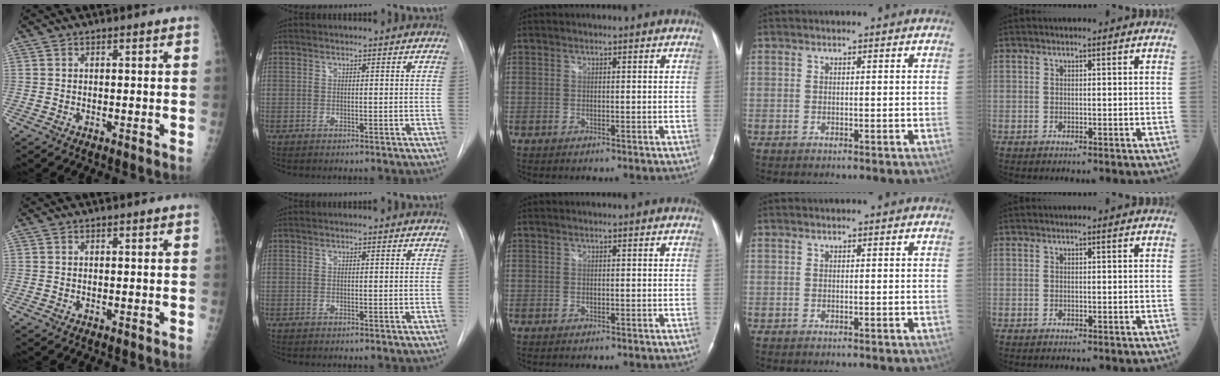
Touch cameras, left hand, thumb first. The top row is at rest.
{}